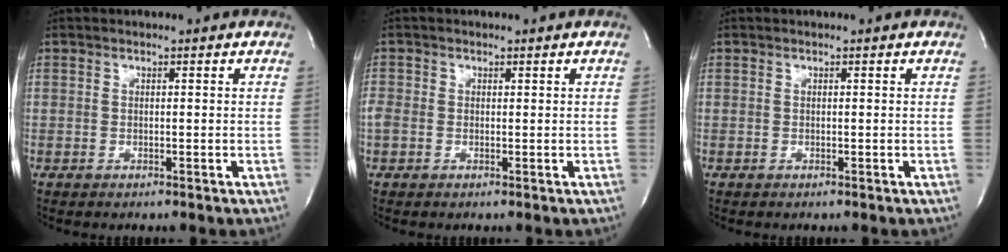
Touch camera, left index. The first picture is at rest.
{"total": 1.8, "force": [-0.1, 1.6, 0.9], "torque": [-0.037, 0.010, -0.002]}
{"total": 0.0}